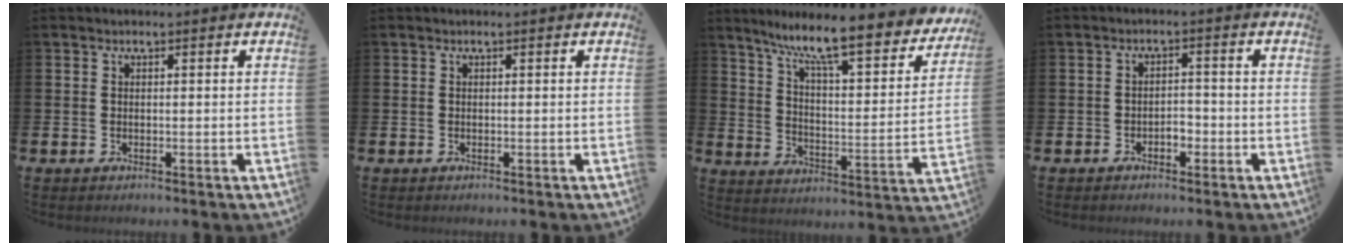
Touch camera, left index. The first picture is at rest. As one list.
[{"total": 0.0}, {"total": 10.5, "force": [8.8, 1.5, 5.5], "torque": [-0.122, -0.063, 0.140]}, {"total": 1.9, "force": [-1.0, 1.1, 1.1], "torque": [-0.022, 0.004, -0.022]}]